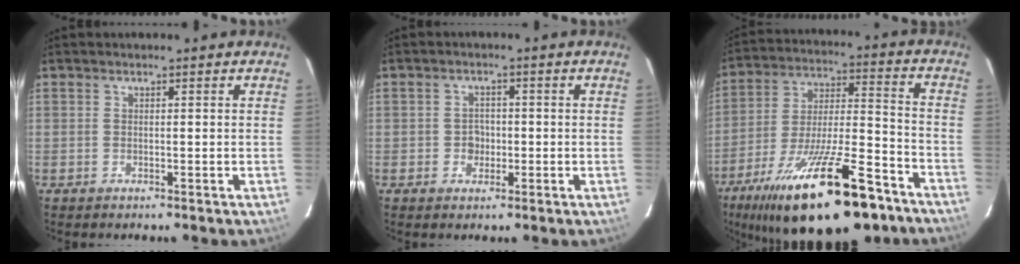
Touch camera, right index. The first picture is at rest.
{"total": 2.8, "force": [-0.6, 2.6, 0.8], "torque": [-0.015, 0.008, -0.008]}
{"total": 27.0, "force": [-18.0, 8.0, 18.4], "torque": [-0.331, -0.035, -0.276]}